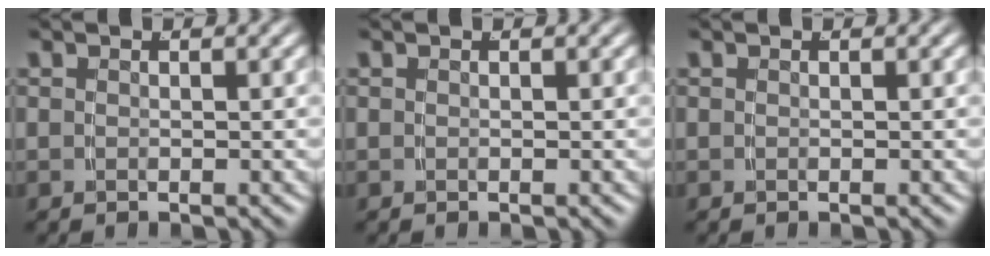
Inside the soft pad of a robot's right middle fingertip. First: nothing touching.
{"total": 0.0}
{"total": 0.0}